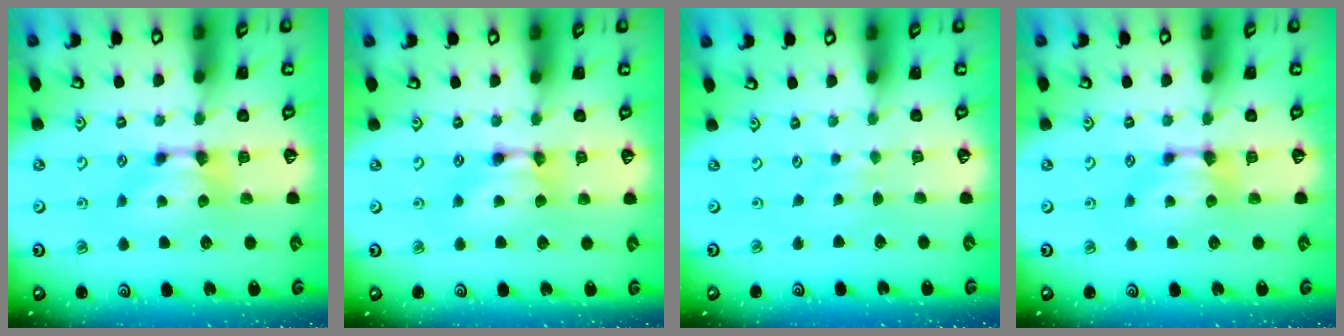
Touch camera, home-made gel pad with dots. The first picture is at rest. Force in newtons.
{"total": 1.5, "press": 1.5, "slide": 0.2}
{"total": 3.7, "press": 3.6, "slide": 0.5}
{"total": 0.0}